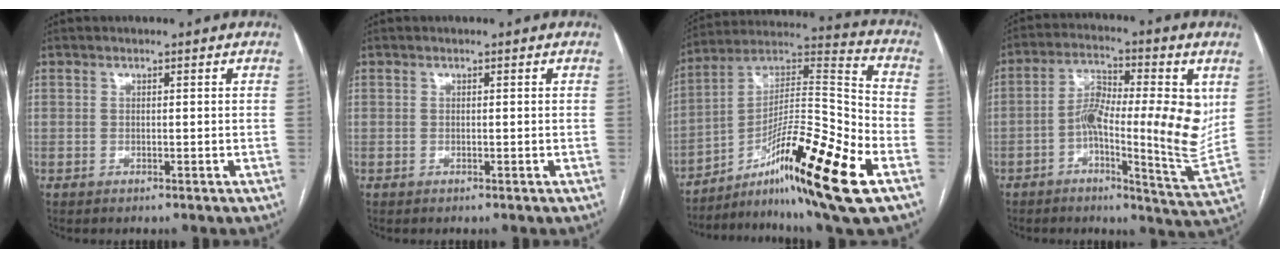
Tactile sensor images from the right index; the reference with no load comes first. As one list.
[{"total": 0.0}, {"total": 21.8, "force": [-10.6, 1.0, 19.0], "torque": [-0.322, -0.003, -0.175]}, {"total": 14.3, "force": [0.3, 2.8, 14.1], "torque": [-0.225, 0.015, -0.004]}]